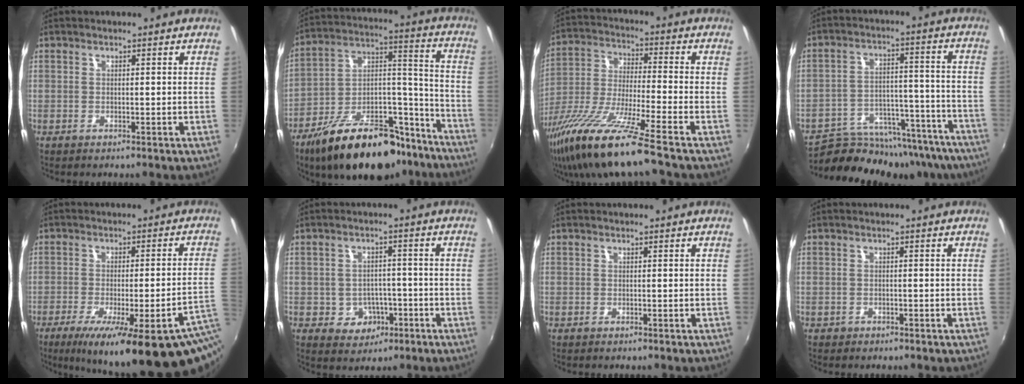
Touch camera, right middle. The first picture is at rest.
{"total": 25.7, "force": [-17.8, 11.1, 14.8], "torque": [-0.234, 0.031, -0.263]}
{"total": 16.6, "force": [-11.9, 0.4, 11.6], "torque": [-0.234, -0.038, -0.223]}
{"total": 22.0, "force": [-18.8, 7.5, 8.6], "torque": [-0.145, 0.005, -0.244]}
{"total": 23.8, "force": [-13.0, 3.9, 19.6], "torque": [-0.281, -0.059, -0.162]}
{"total": 5.8, "force": [-2.2, 5.0, 1.9], "torque": [-0.045, 0.013, -0.016]}
{"total": 0.0}
{"total": 1.8, "force": [-1.2, 1.2, 0.6], "torque": [-0.016, -0.003, -0.014]}